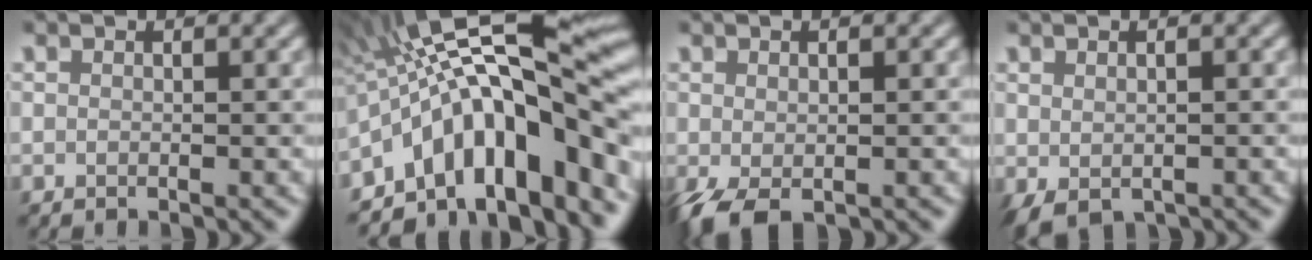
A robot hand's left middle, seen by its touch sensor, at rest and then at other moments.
{"total": 17.2, "force": [-3.7, 6.9, 15.3], "torque": [-0.213, 0.036, -0.073]}
{"total": 2.9, "force": [-1.5, 1.0, 2.3], "torque": [-0.053, -0.007, -0.027]}
{"total": 1.9, "force": [-0.8, 1.1, 1.4], "torque": [-0.031, -0.010, -0.007]}